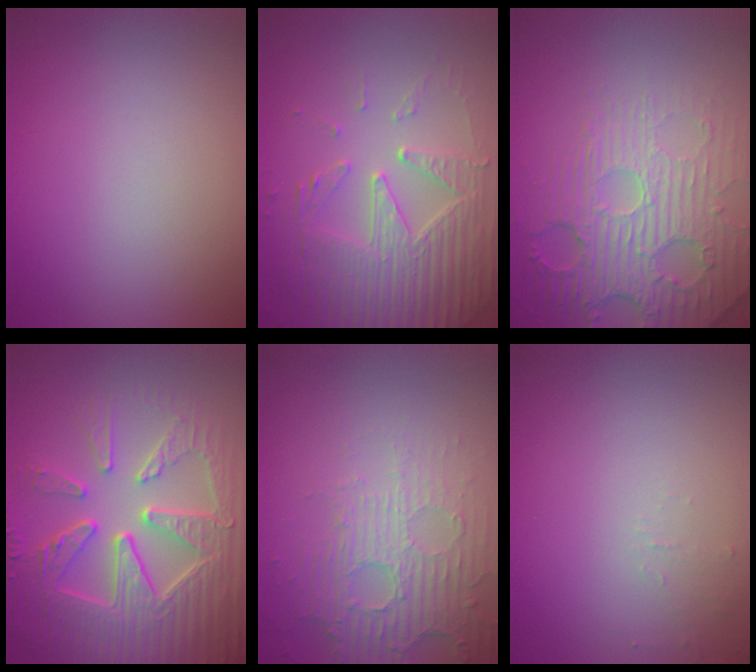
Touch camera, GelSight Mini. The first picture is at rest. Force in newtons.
{"total": 5.7, "press": 4.7, "slide": 3.3}
{"total": 4.7, "press": 4.4, "slide": 1.7}
{"total": 8.9, "press": 6.5, "slide": 6.1}
{"total": 4.6, "press": 3.4, "slide": 3.2}
{"total": 0.9, "press": 0.9, "slide": 0.1}